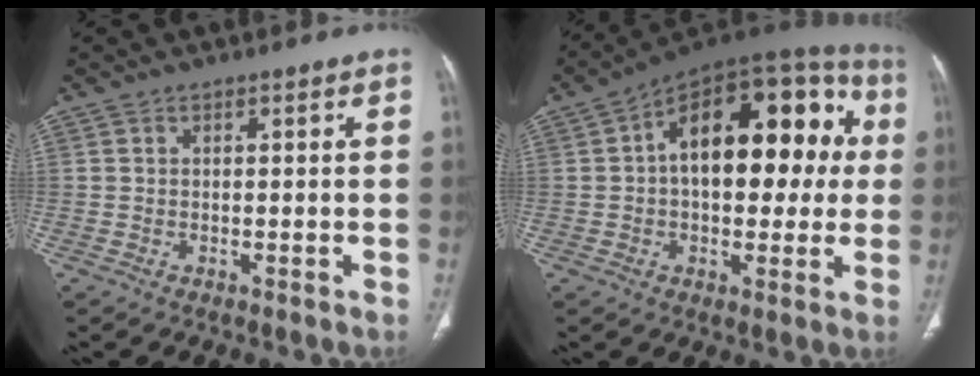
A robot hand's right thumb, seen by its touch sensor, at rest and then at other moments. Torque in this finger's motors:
{"motor_torque": [0.08, 1.42, 0.69, -0.05, 0.22]}